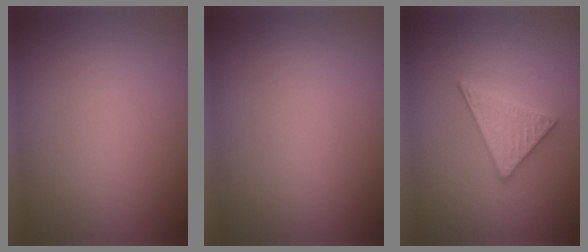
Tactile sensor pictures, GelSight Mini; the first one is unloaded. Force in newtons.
{"total": 0.0}
{"total": 3.5, "press": 3.0, "slide": 1.8}